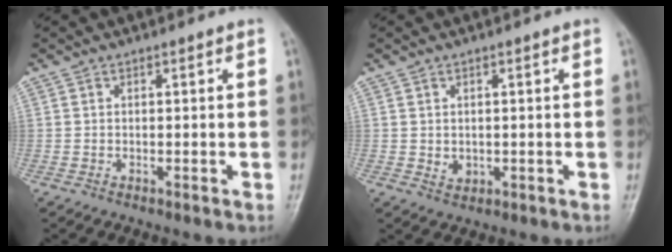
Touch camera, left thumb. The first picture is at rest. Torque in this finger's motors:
{"motor_torque": [-0.46, -0.17, 0.23, -0.02, 0.01]}